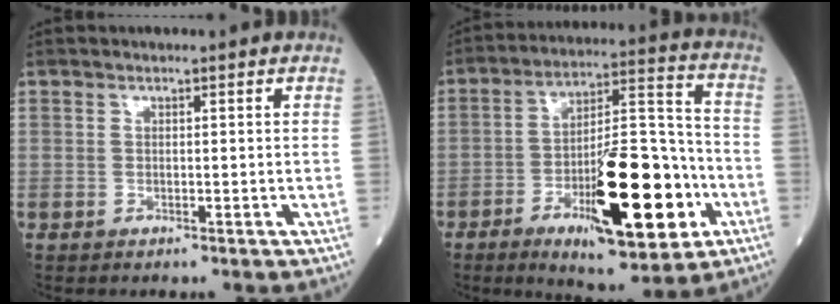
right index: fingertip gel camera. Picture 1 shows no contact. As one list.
[{"total": 19.8, "force": [-7.1, 4.9, 17.8], "torque": [-0.297, 0.002, -0.100]}]